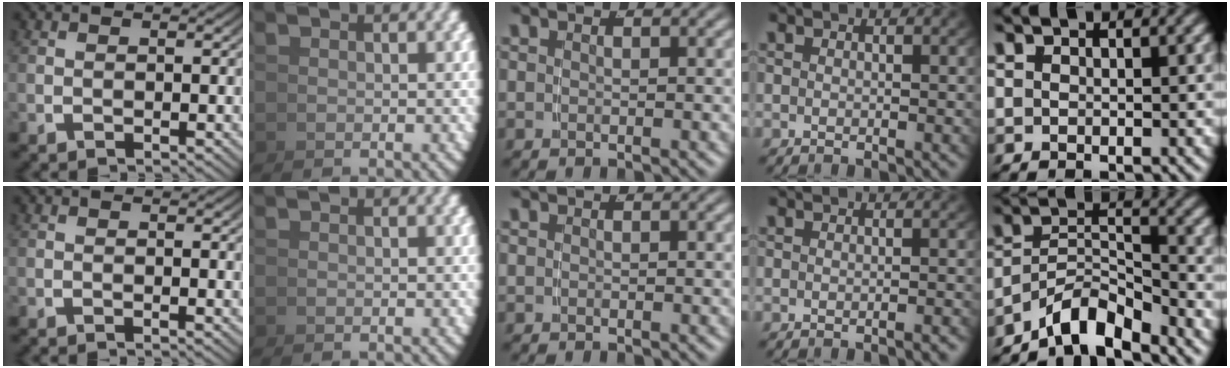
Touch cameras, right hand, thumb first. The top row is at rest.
{"thumb": {"total": 0.6, "force": [0.3, -0.1, 0.4], "torque": [-0.008, -0.001, 0.005]}, "ring": {"total": 0.7, "force": [-0.7, -0.2, 0.1], "torque": [-0.004, 0.001, -0.011]}, "little": {"total": 6.3, "force": [-4.5, 2.9, 3.3], "torque": [-0.046, -0.022, -0.069]}}